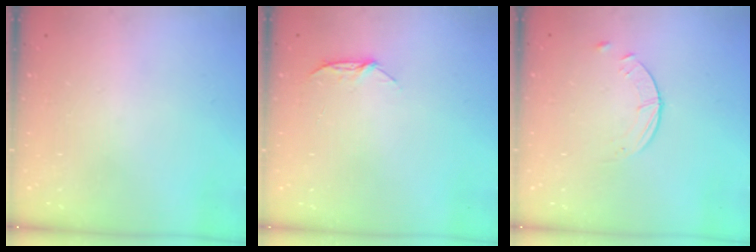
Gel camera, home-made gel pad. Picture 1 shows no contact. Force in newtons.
{"total": 5.9, "press": 5.8, "slide": 0.7}
{"total": 2.6, "press": 2.5, "slide": 0.3}